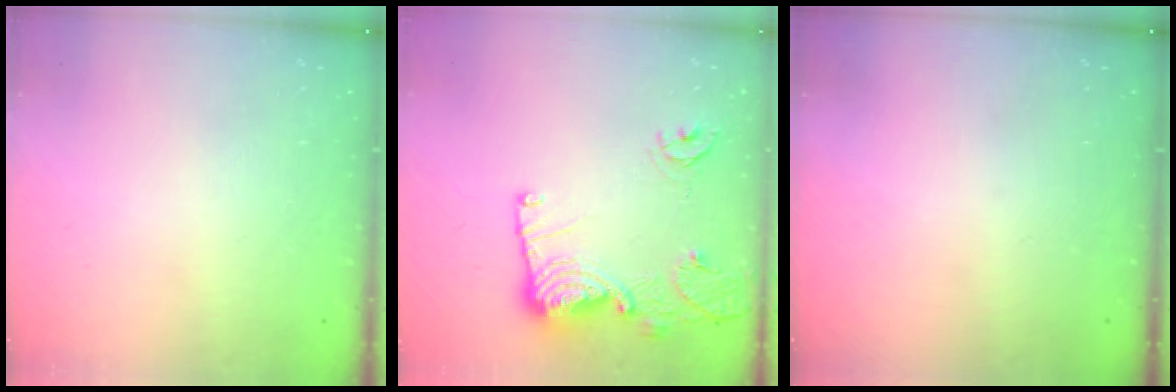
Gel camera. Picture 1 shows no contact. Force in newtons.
{"total": 14.3, "press": 14.2, "slide": 1.4}
{"total": 0.0}